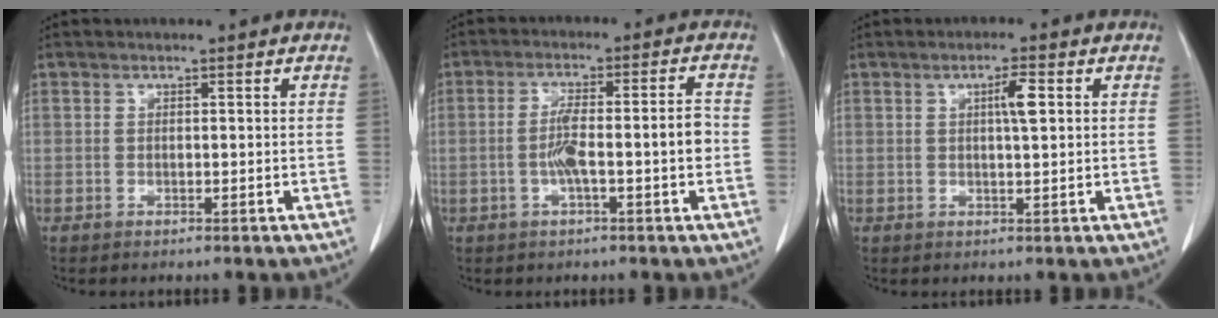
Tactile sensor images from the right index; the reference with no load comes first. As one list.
[{"total": 7.5, "force": [-1.5, 0.6, 7.3], "torque": [-0.129, 0.020, -0.025]}, {"total": 3.3, "force": [0.9, 0.4, 3.1], "torque": [-0.050, 0.002, 0.013]}]